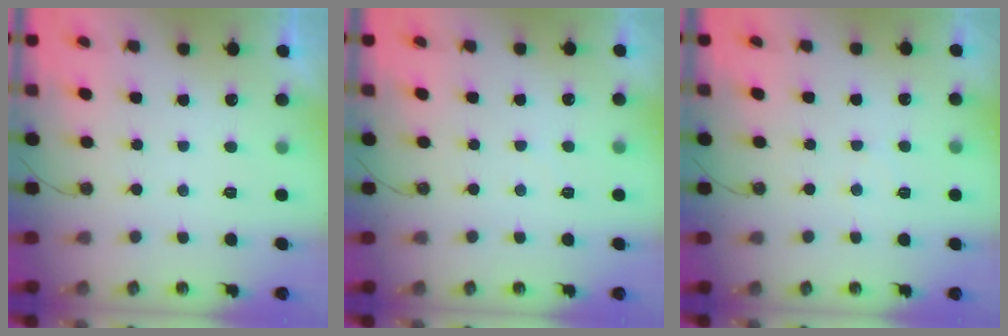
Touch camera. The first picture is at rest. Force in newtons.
{"total": 2.3, "press": 2.3, "slide": 0.3}
{"total": 3.6, "press": 3.5, "slide": 0.6}